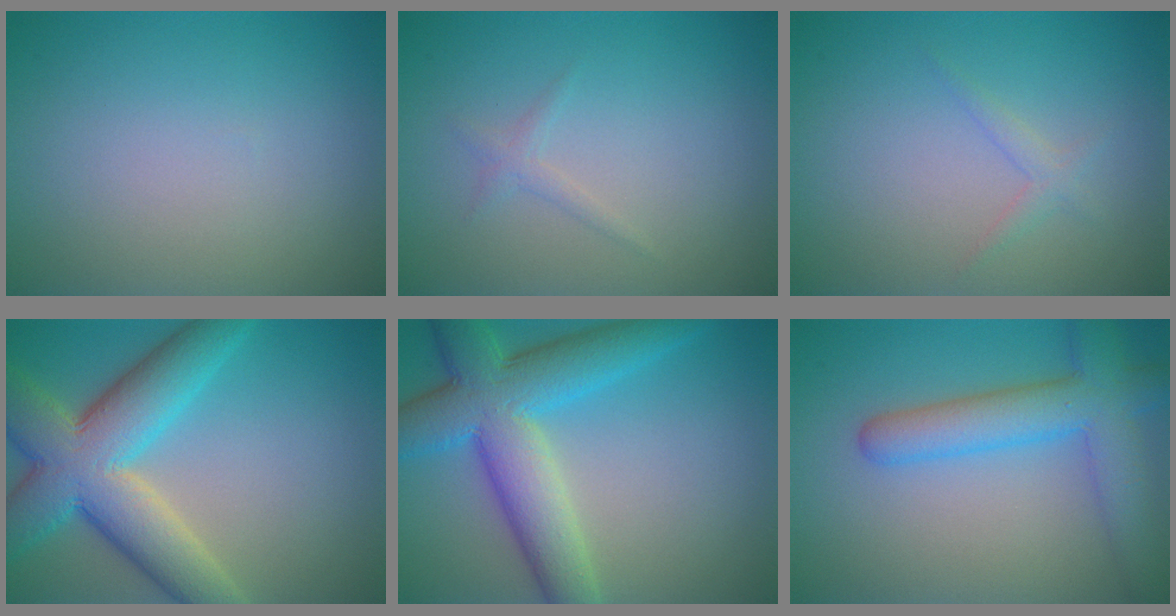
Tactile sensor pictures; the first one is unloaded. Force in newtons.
{"total": 0.9, "press": 0.9, "slide": 0.1}
{"total": 1.1, "press": 1.1, "slide": 0.1}
{"total": 8.9, "press": 8.8, "slide": 0.8}
{"total": 9.2, "press": 9.2, "slide": 0.4}
{"total": 6.0, "press": 6.0, "slide": 0.2}